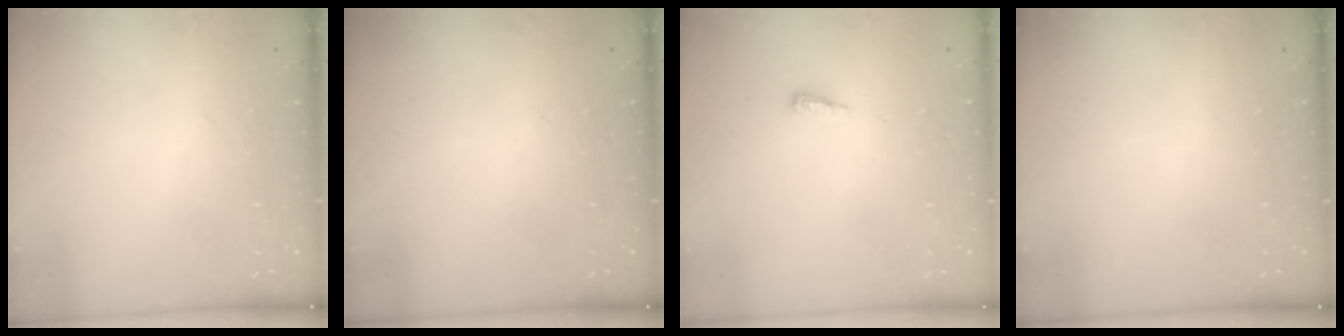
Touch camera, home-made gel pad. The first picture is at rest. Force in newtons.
{"total": 0.0}
{"total": 4.2, "press": 4.1, "slide": 0.4}
{"total": 0.0}